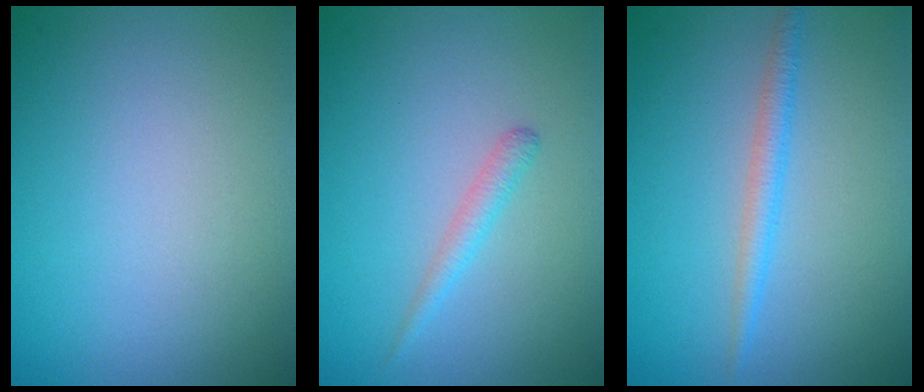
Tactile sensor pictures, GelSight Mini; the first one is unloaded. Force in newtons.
{"total": 1.4, "press": 1.4, "slide": 0.0}
{"total": 1.8, "press": 1.8, "slide": 0.1}